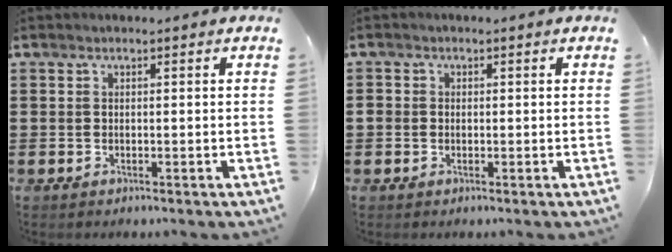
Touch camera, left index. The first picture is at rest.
{"total": 1.1, "force": [-0.2, 1.0, 0.3], "torque": [-0.008, 0.005, -0.005]}